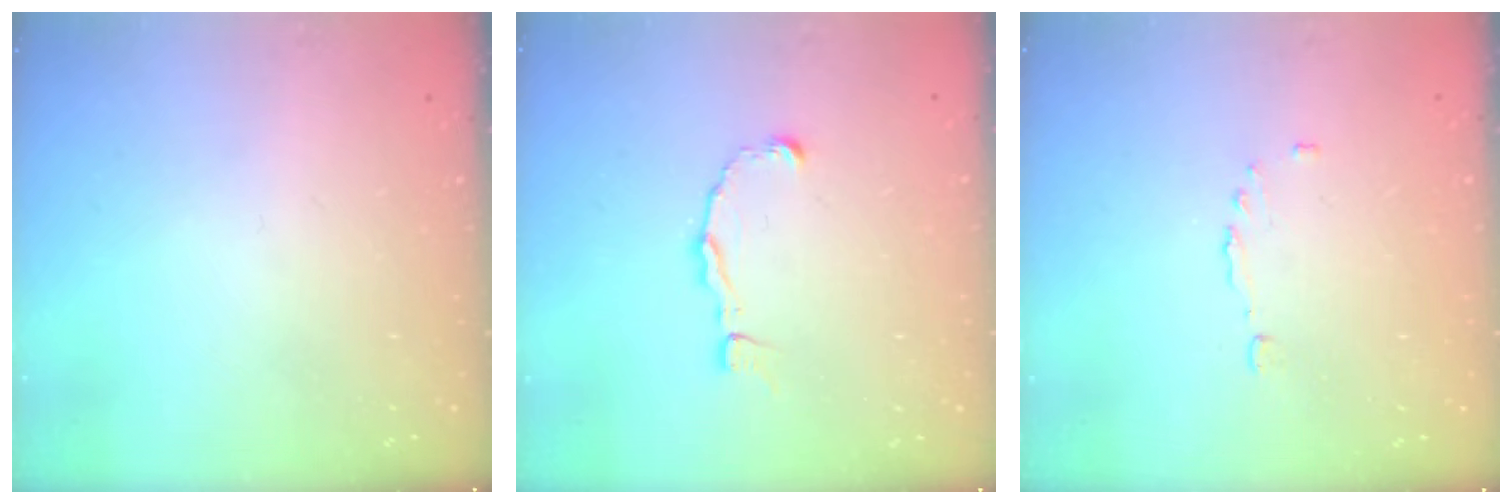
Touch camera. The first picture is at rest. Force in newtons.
{"total": 2.5, "press": 2.5, "slide": 0.2}
{"total": 2.7, "press": 2.6, "slide": 0.8}